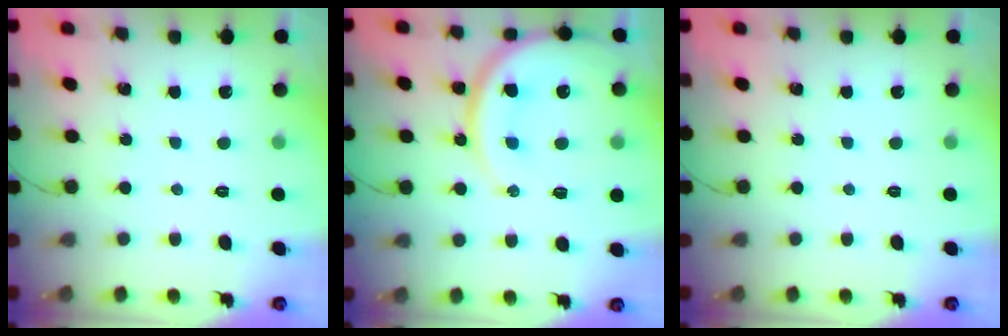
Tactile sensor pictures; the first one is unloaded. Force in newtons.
{"total": 19.6, "press": 19.3, "slide": 3.5}
{"total": 0.0}